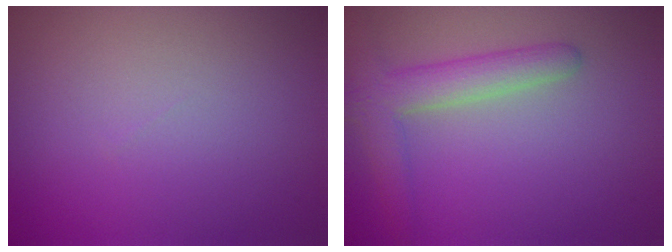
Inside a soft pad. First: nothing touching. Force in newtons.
{"total": 3.8, "press": 3.8, "slide": 0.3}